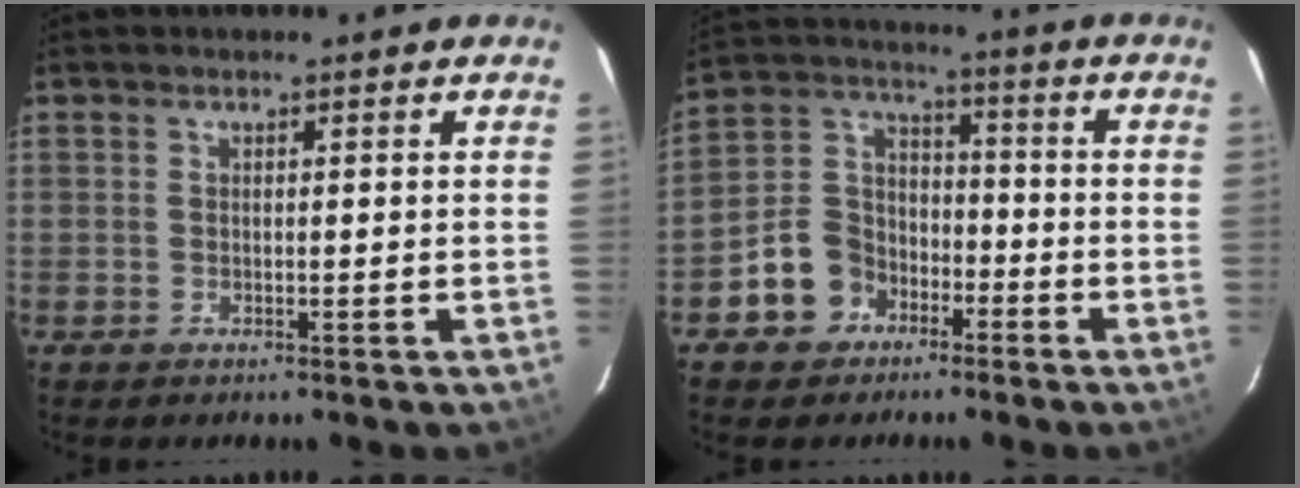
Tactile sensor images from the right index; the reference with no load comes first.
{"total": 9.7, "force": [-5.3, 7.8, 2.3], "torque": [-0.058, 0.046, -0.086]}